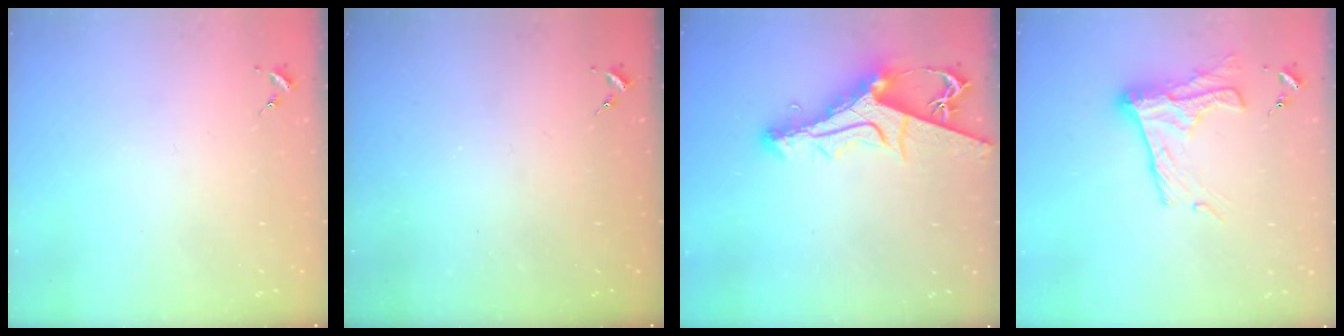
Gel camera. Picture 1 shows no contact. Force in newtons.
{"total": 0.0}
{"total": 10.7, "press": 10.7, "slide": 1.1}
{"total": 15.8, "press": 15.8, "slide": 1.0}